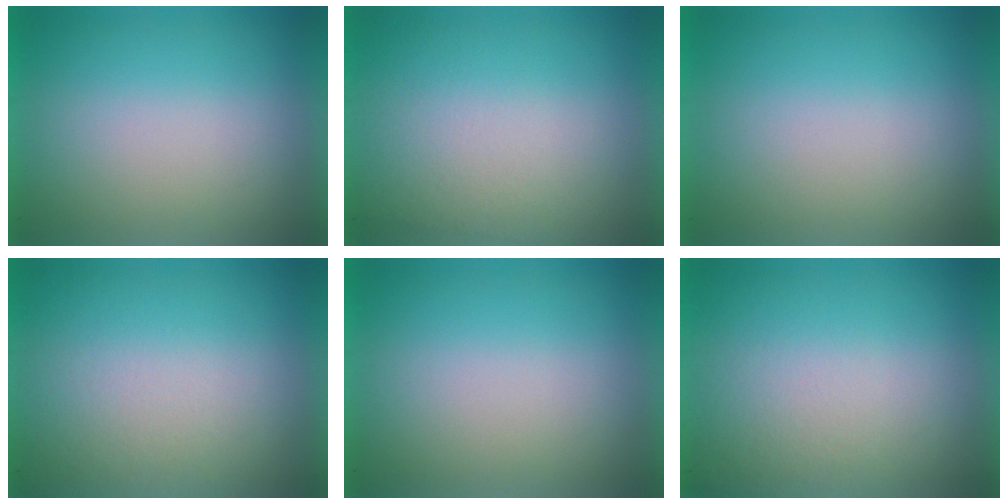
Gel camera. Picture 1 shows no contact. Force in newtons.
{"total": 2.6}
{"total": 1.4}
{"total": 2.5}
{"total": 0.0}
{"total": 2.7}